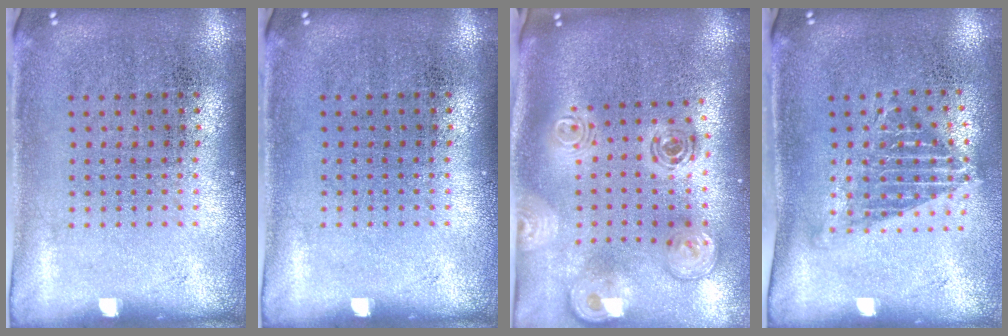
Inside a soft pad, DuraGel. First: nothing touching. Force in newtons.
{"total": 0.0}
{"total": 2.3, "press": 1.8, "slide": 1.4}
{"total": 1.3, "press": 1.0, "slide": 0.9}